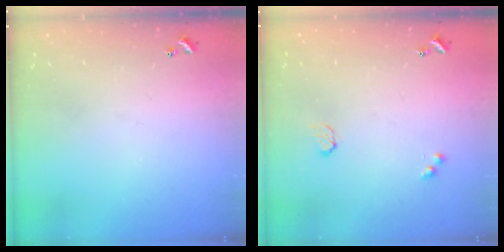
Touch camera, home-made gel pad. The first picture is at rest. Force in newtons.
{"total": 2.9, "press": 2.9, "slide": 0.5}